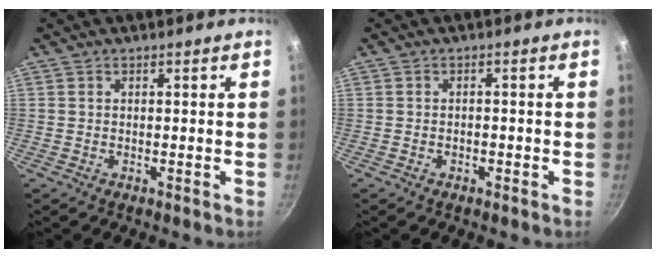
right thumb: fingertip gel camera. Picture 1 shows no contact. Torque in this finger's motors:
{"motor_torque": [-0.60, -0.05, -0.47, -0.13, 0.04]}